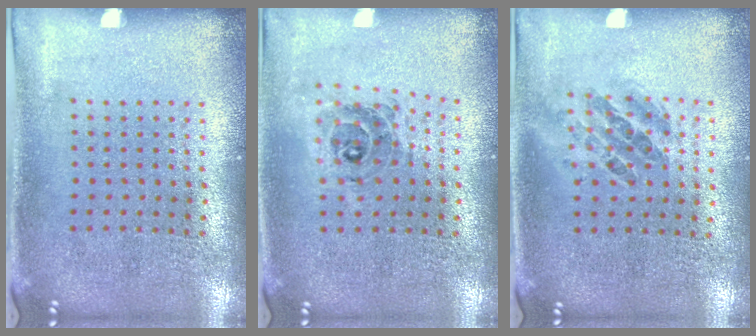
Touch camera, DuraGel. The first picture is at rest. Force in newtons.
{"total": 0.6, "press": 0.6, "slide": 0.2}
{"total": 1.0, "press": 0.8, "slide": 0.5}